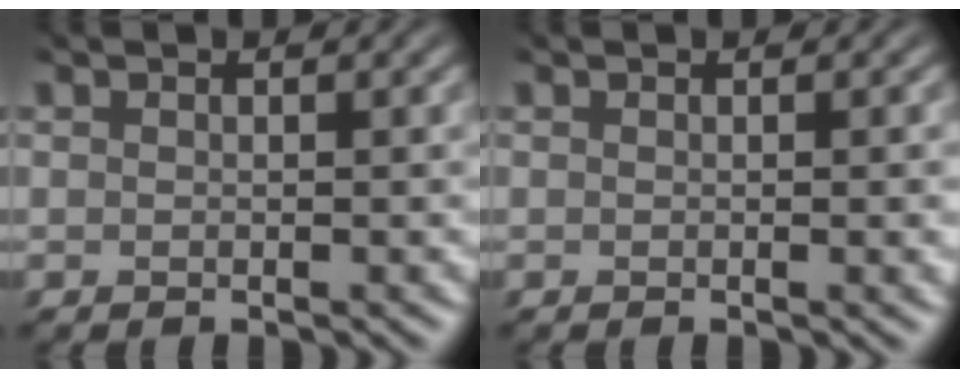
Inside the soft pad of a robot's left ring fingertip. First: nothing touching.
{"total": 2.4, "force": [0.4, 0.9, 2.2], "torque": [-0.019, 0.003, 0.004]}